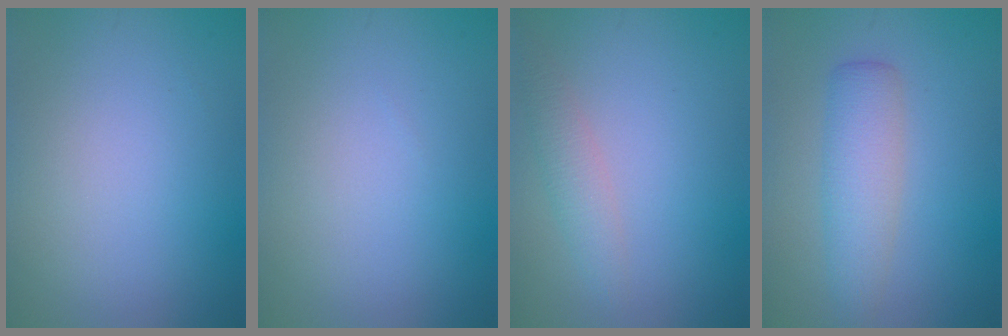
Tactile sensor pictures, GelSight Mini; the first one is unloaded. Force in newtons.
{"total": 0.0}
{"total": 2.0, "press": 2.0, "slide": 0.1}
{"total": 3.9, "press": 3.9, "slide": 0.1}